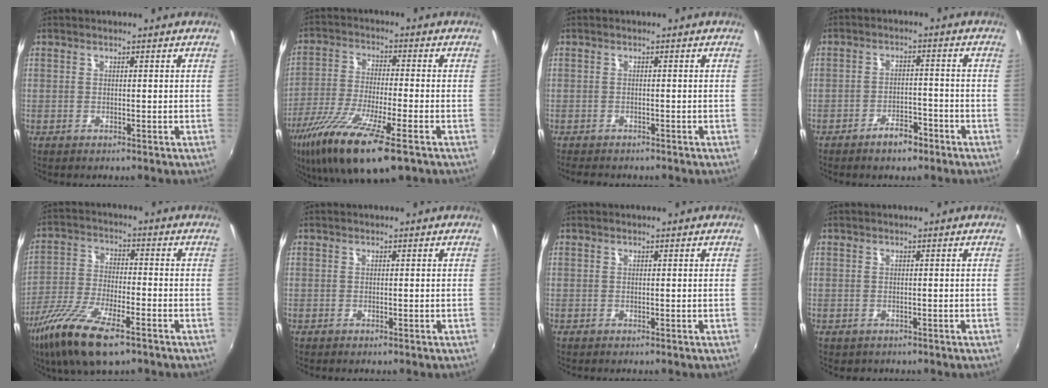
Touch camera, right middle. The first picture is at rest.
{"total": 16.7, "force": [-9.8, 3.2, 13.1], "torque": [-0.260, -0.056, -0.183]}
{"total": 3.1, "force": [-2.7, 1.1, 0.9], "torque": [-0.026, -0.012, -0.046]}
{"total": 4.7, "force": [-3.5, 2.0, 2.5], "torque": [-0.052, 0.003, -0.048]}
{"total": 14.9, "force": [-9.3, 4.5, 10.7], "torque": [-0.229, -0.039, -0.182]}
{"total": 0.0}
{"total": 0.0}
{"total": 0.9, "force": [-0.4, 0.8, 0.2], "torque": [-0.006, -0.003, -0.003]}